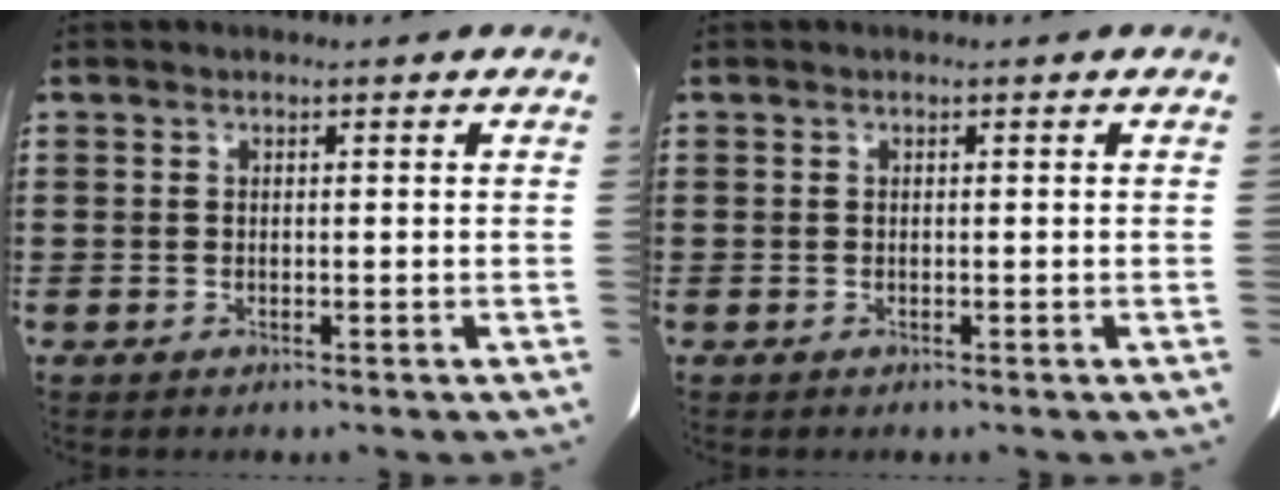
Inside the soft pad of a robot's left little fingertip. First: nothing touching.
{"total": 0.0}